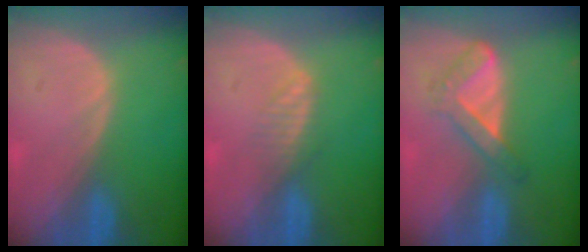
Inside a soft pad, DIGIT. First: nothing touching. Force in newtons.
{"total": 2.3, "press": 2.3, "slide": 0.1}
{"total": 5.4, "press": 4.7, "slide": 2.7}